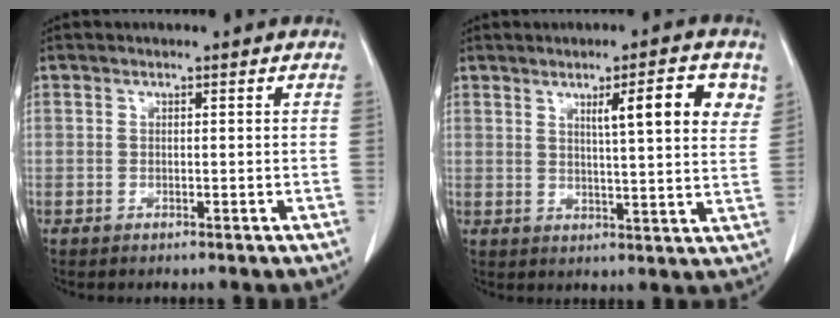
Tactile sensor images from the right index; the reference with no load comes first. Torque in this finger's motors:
{"motor_torque": [0.32, 0.32, 0.16, 0.04]}